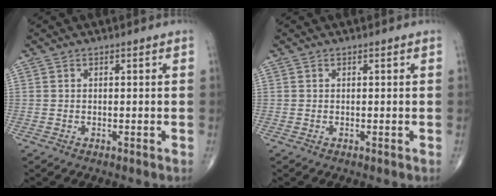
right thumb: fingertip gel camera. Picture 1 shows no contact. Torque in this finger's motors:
{"motor_torque": [-0.05, -0.09, -0.10, 0.01, -0.02]}